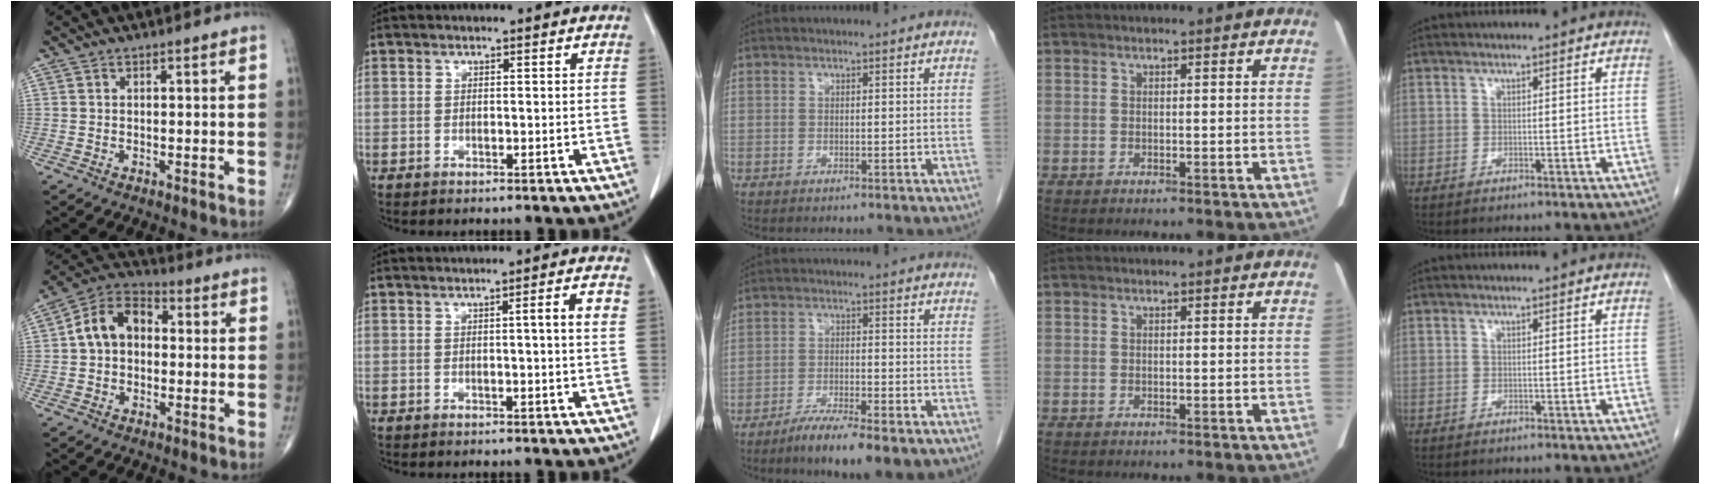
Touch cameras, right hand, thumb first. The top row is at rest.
{"thumb": {"total": 10.3, "force": [0.7, 7.4, 7.2], "torque": [-0.110, 0.034, -0.003]}, "index": {"total": 3.7, "force": [0.8, -0.4, 3.6], "torque": [-0.049, 0.002, 0.010]}, "middle": {"total": 9.0, "force": [-5.8, 1.7, 6.6], "torque": [-0.106, -0.014, -0.091]}}